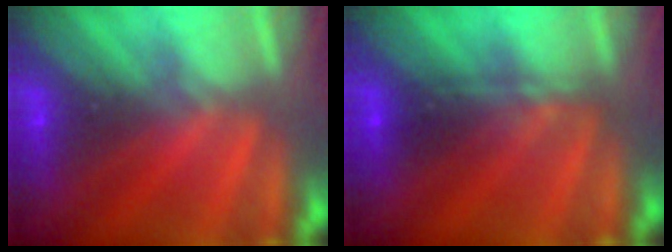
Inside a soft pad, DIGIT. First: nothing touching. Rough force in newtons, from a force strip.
{"total": 2.4}